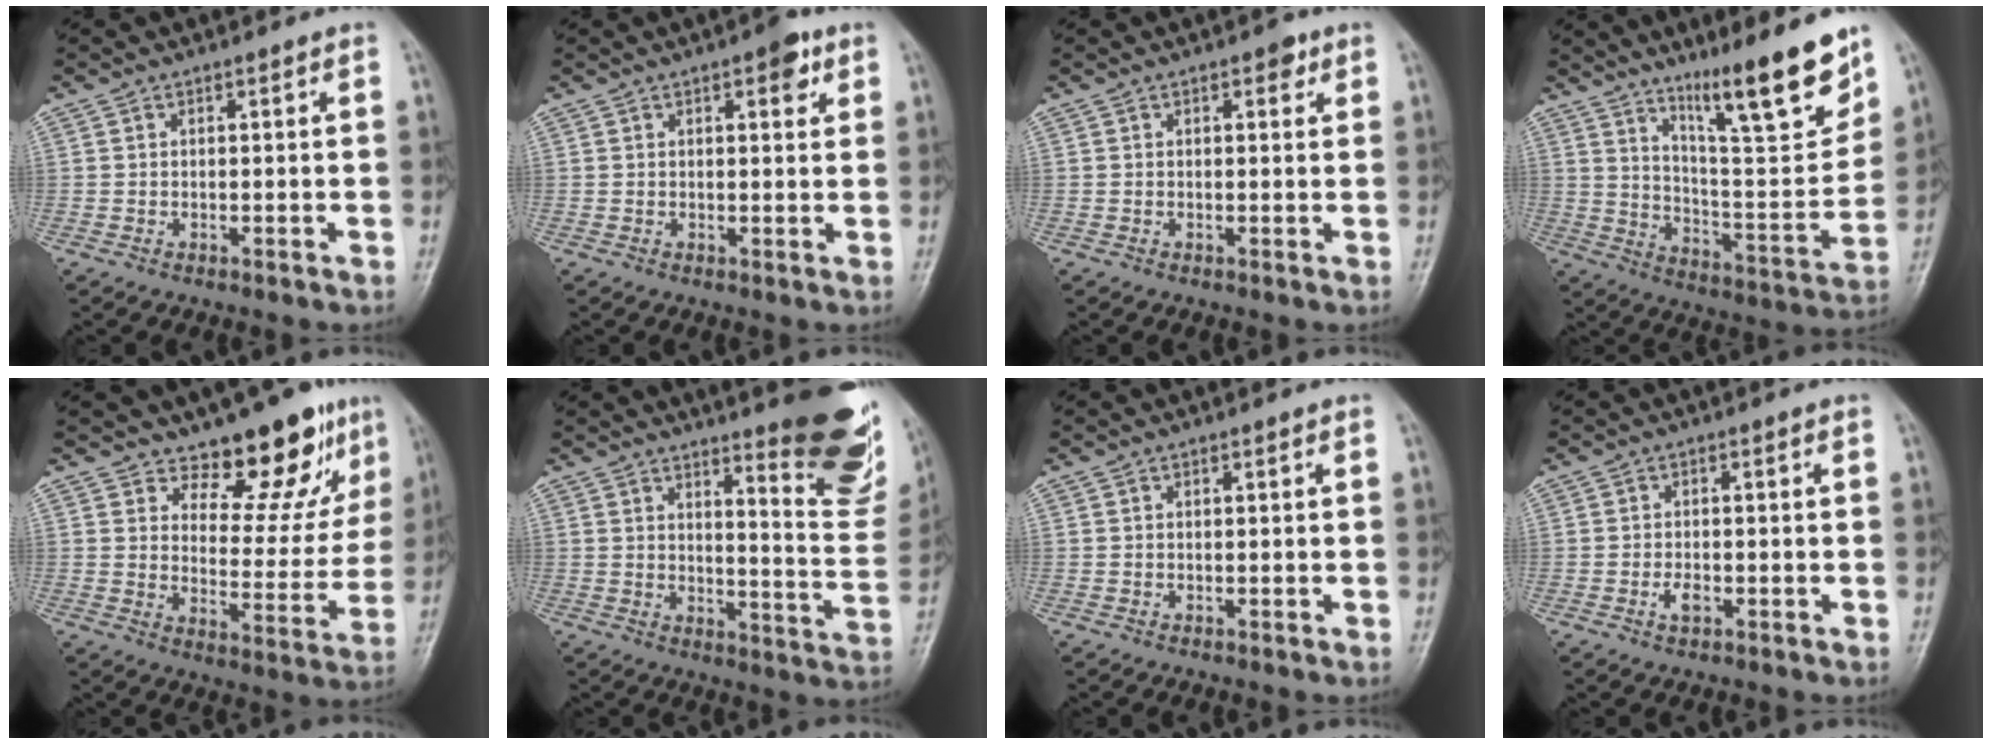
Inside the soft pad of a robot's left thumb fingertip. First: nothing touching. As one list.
[{"total": 3.8, "force": [2.0, 1.6, 2.9], "torque": [-0.025, -0.004, 0.021]}, {"total": 2.1, "force": [1.1, 1.1, 1.4], "torque": [-0.007, -0.002, 0.012]}, {"total": 17.1, "force": [11.9, 2.3, 12.0], "torque": [-0.161, -0.085, 0.202]}, {"total": 13.2, "force": [10.1, 5.5, 6.5], "torque": [-0.036, -0.083, 0.146]}, {"total": 18.8, "force": [12.8, 4.1, 13.2], "torque": [-0.129, -0.107, 0.158]}, {"total": 0.0}, {"total": 2.2, "force": [-0.9, 1.2, 1.6], "torque": [-0.028, 0.001, -0.016]}]